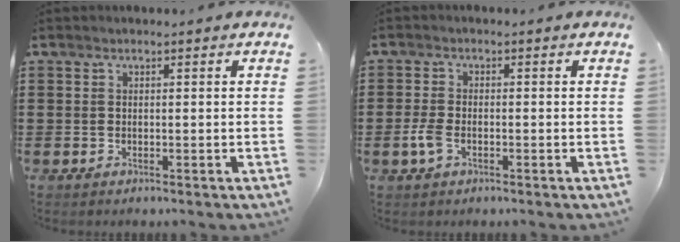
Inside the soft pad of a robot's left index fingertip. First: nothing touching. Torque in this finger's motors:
{"motor_torque": [0.30, 0.25, 0.08, 0.06]}